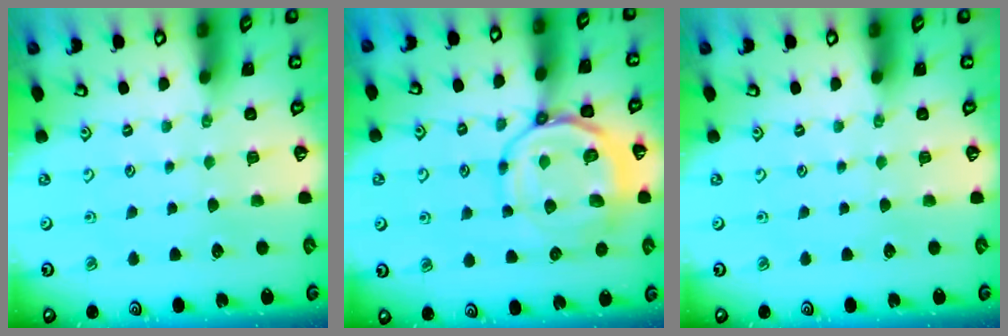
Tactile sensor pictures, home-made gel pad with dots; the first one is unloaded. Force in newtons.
{"total": 12.6, "press": 12.5, "slide": 1.5}
{"total": 0.0}